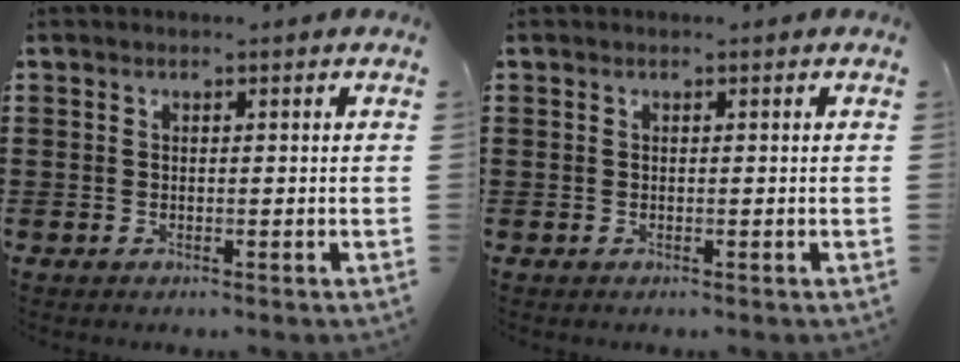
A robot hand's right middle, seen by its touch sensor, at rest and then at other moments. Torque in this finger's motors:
{"motor_torque": [0.00, 0.00, 0.00, 0.00]}